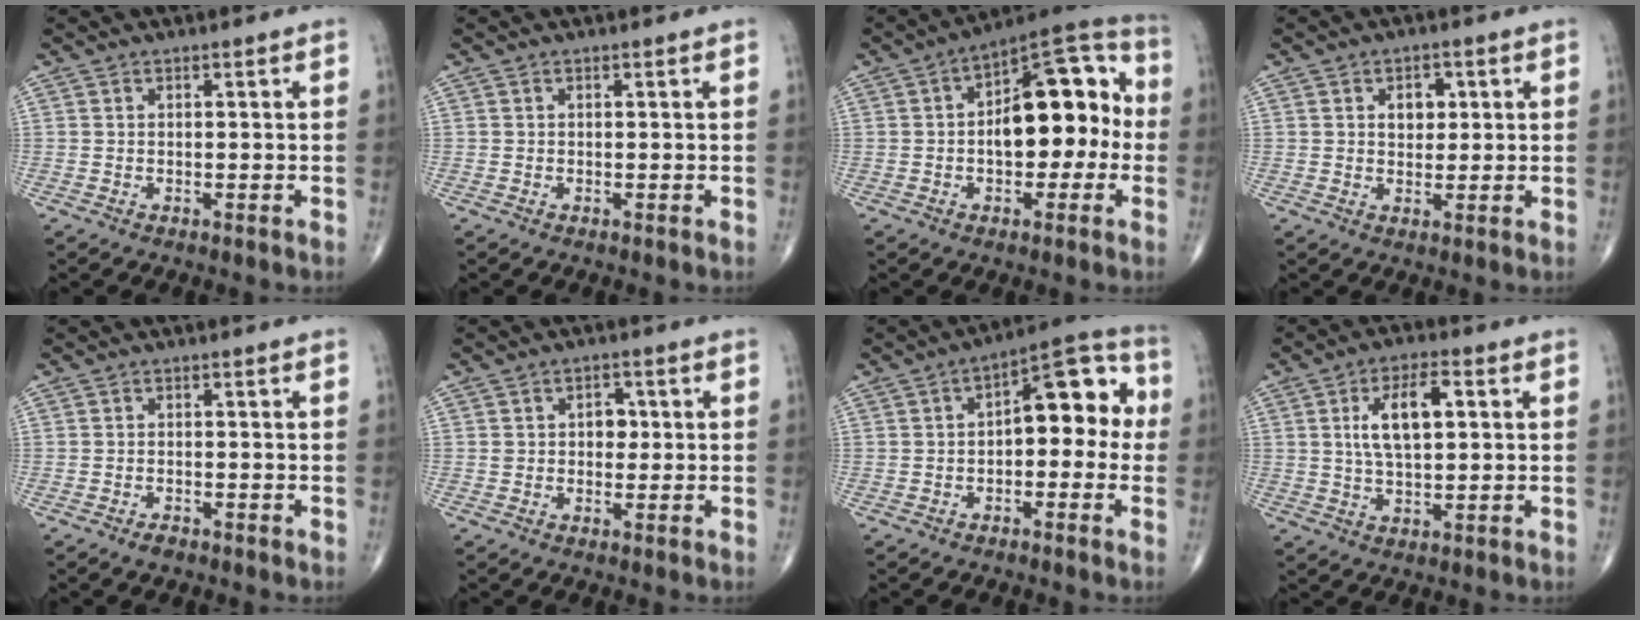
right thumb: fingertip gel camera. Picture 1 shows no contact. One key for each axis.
{"total": 0.0}
{"total": 16.9, "fx": -0.1, "fy": 9.0, "fz": 14.4, "tx": -0.170, "ty": 0.048, "tz": -0.011}
{"total": 4.2, "fx": 1.1, "fy": 3.0, "fz": 2.7, "tx": -0.018, "ty": -0.003, "tz": 0.015}
{"total": 1.5, "fx": -1.1, "fy": 0.7, "fz": 0.7, "tx": -0.015, "ty": 0.002, "tz": -0.019}
{"total": 3.4, "fx": 0.4, "fy": 2.6, "fz": 2.2, "tx": -0.014, "ty": 0.008, "tz": 0.002}
{"total": 12.2, "fx": 0.4, "fy": 6.4, "fz": 10.4, "tx": -0.100, "ty": 0.041, "tz": -0.010}
{"total": 9.4, "fx": 1.9, "fy": 4.1, "fz": 8.2, "tx": -0.142, "ty": 0.006, "tz": 0.033}